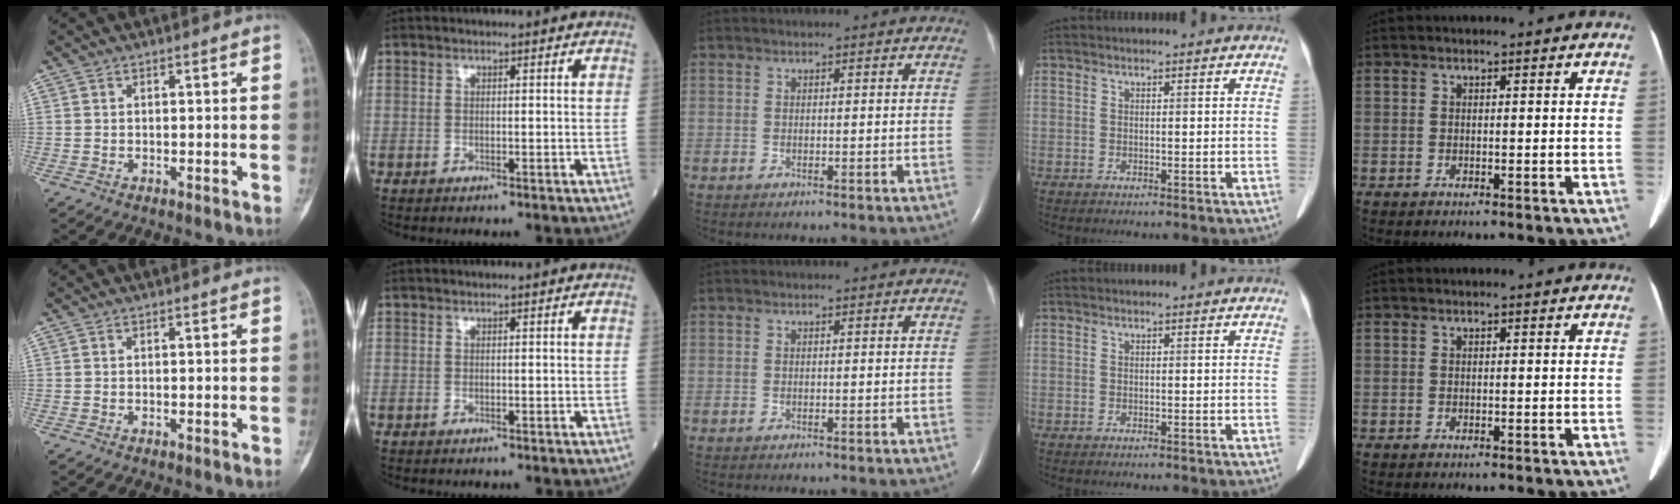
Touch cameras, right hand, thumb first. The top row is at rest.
{}